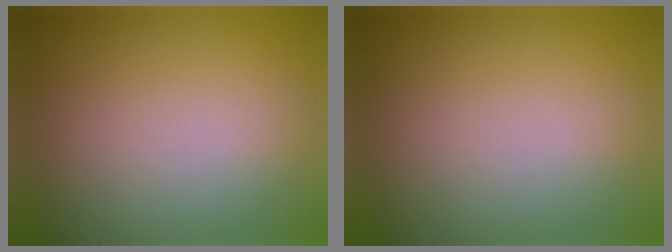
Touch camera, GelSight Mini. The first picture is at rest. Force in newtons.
{"total": 0.0}